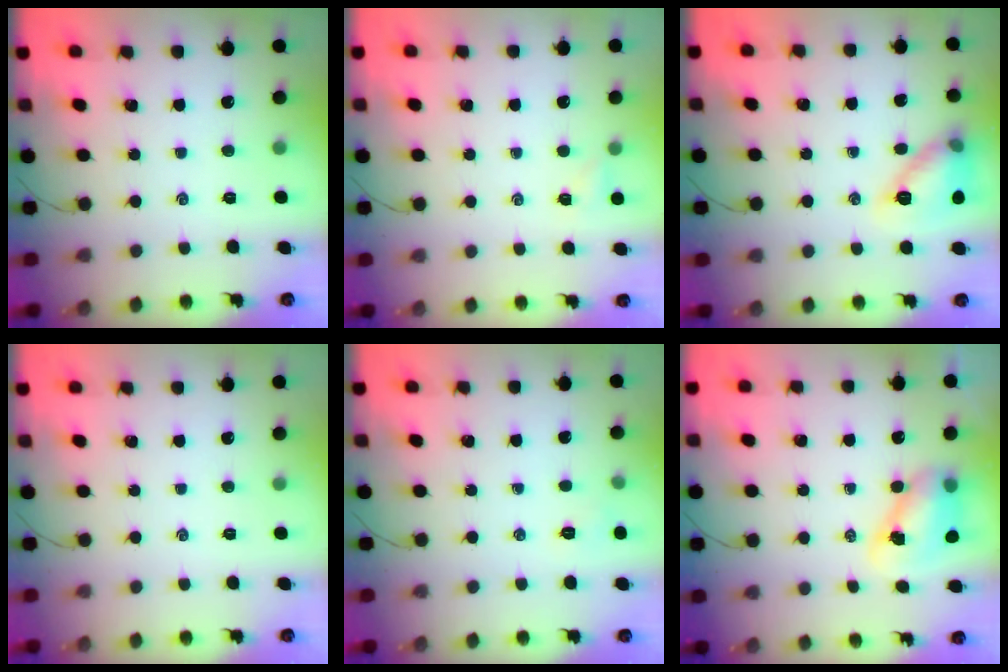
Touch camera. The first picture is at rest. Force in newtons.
{"total": 1.7, "press": 1.7, "slide": 0.5}
{"total": 12.0, "press": 12.0, "slide": 0.5}
{"total": 0.0}
{"total": 4.0, "press": 3.9, "slide": 1.0}
{"total": 8.3, "press": 8.1, "slide": 1.7}